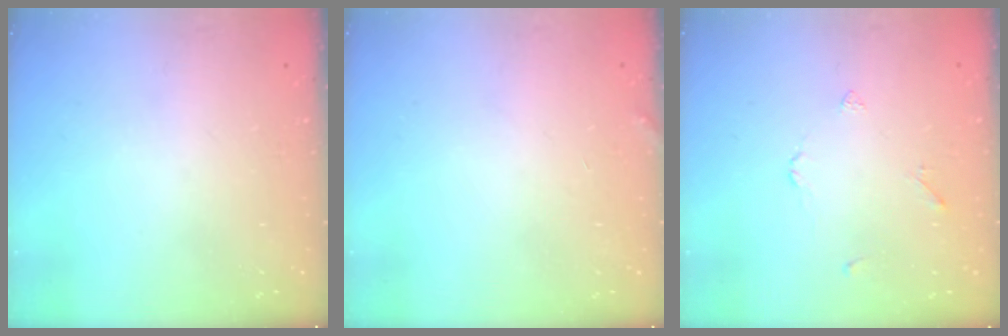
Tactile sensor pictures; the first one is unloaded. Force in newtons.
{"total": 2.0, "press": 2.0, "slide": 0.2}
{"total": 2.2, "press": 2.2, "slide": 0.5}